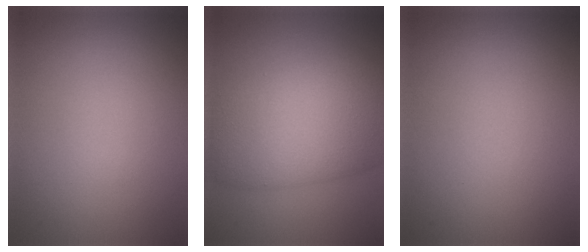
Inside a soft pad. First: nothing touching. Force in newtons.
{"total": 10.2, "press": 10.2, "slide": 0.4}
{"total": 0.0}